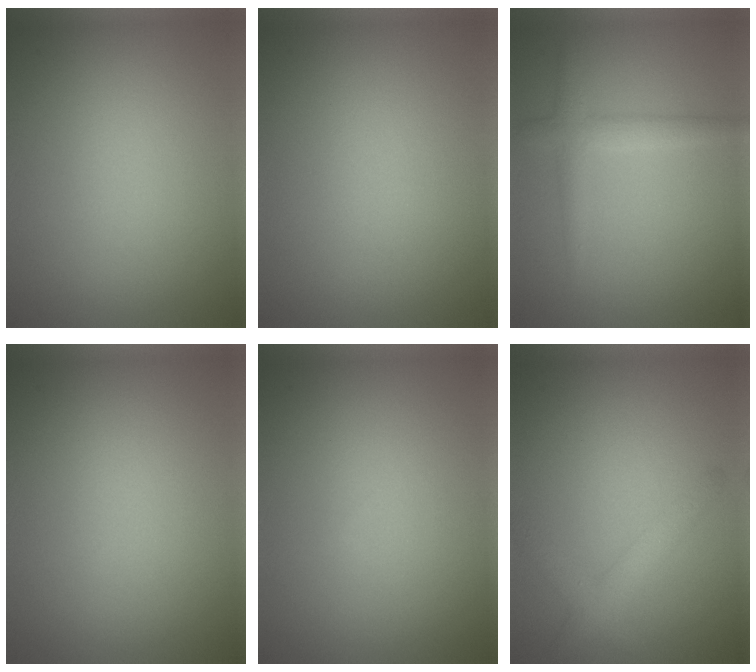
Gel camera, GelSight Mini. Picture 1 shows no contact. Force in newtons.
{"total": 0.0}
{"total": 2.5, "press": 2.5, "slide": 0.1}
{"total": 0.0}
{"total": 0.0}
{"total": 2.9, "press": 2.9, "slide": 0.1}